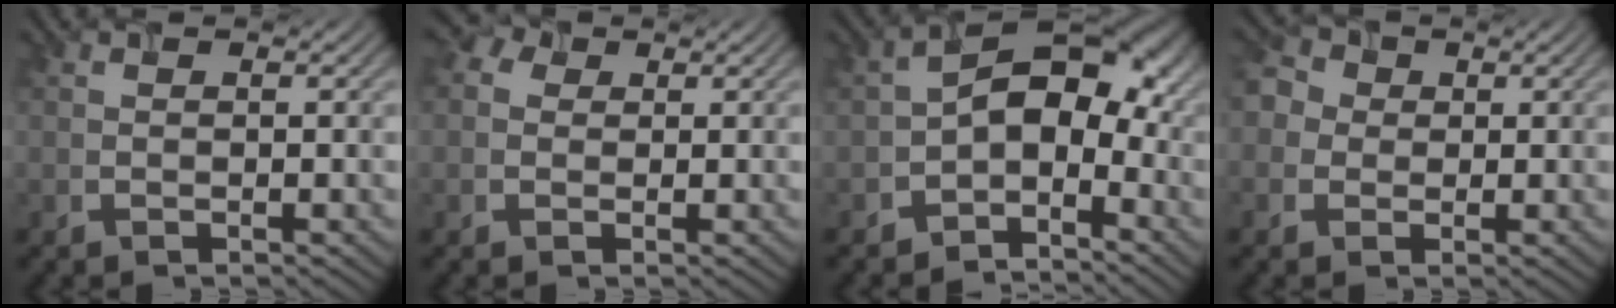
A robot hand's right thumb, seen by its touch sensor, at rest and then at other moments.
{"total": 2.4, "force": [0.4, 2.0, 1.2], "torque": [-0.026, 0.011, 0.008]}
{"total": 7.8, "force": [-2.6, 4.7, 5.6], "torque": [-0.076, 0.017, -0.051]}
{"total": 4.6, "force": [0.5, 4.0, 2.2], "torque": [-0.073, 0.022, 0.011]}